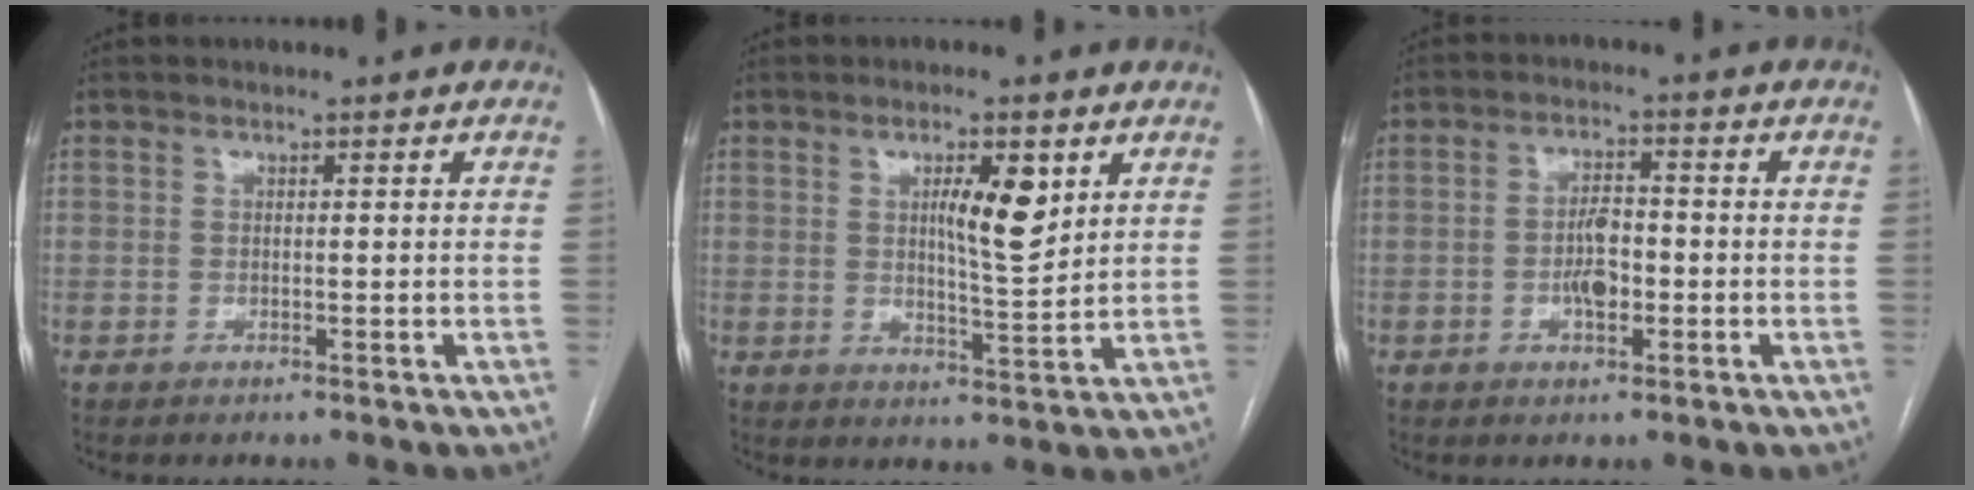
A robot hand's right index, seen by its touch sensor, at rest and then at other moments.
{"total": 6.8, "force": [2.6, 1.3, 6.1], "torque": [-0.100, -0.002, 0.044]}
{"total": 4.6, "force": [-1.1, 1.9, 4.1], "torque": [-0.076, 0.004, -0.019]}